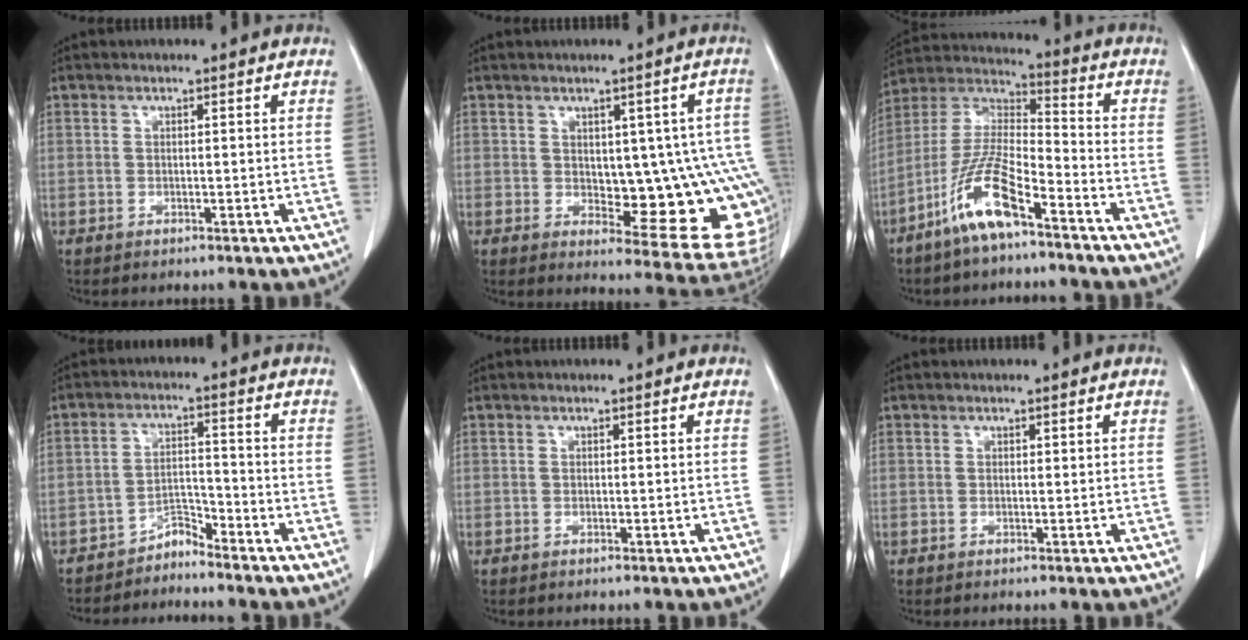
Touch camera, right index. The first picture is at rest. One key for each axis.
{"total": 14.0, "fx": -0.4, "fy": 5.5, "fz": 12.9, "tx": -0.116, "ty": 0.008, "tz": 0.011}
{"total": 12.0, "fx": -7.3, "fy": 2.0, "fz": 9.3, "tx": -0.200, "ty": -0.011, "tz": -0.147}
{"total": 3.1, "fx": -3.0, "fy": 0.6, "fz": -0.1, "tx": 0.012, "ty": 0.000, "tz": -0.052}
{"total": 0.0}
{"total": 0.0}